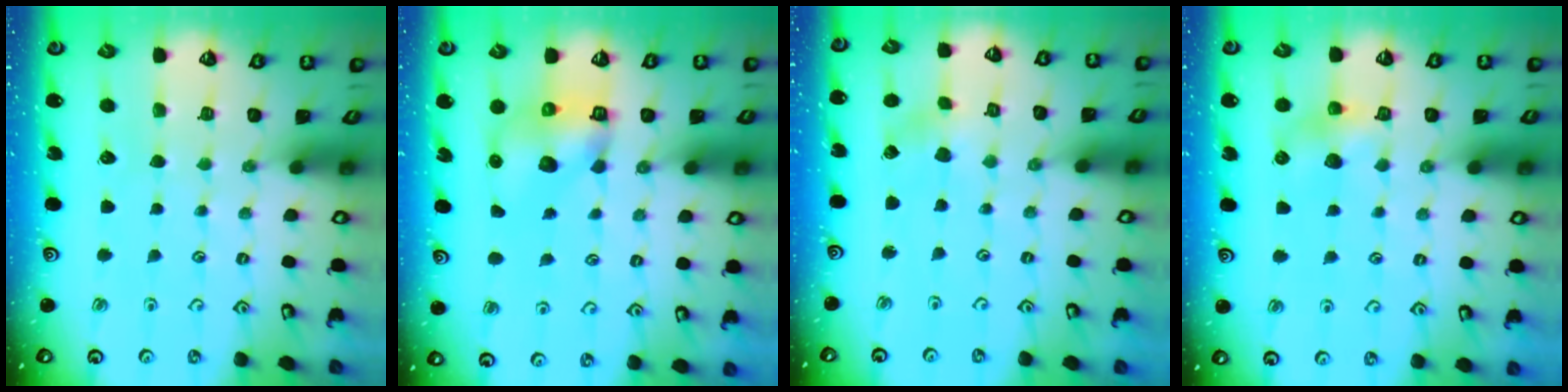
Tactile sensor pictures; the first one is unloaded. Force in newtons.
{"total": 8.0, "press": 7.9, "slide": 1.2}
{"total": 2.5, "press": 2.4, "slide": 0.7}
{"total": 5.8, "press": 5.8, "slide": 0.1}